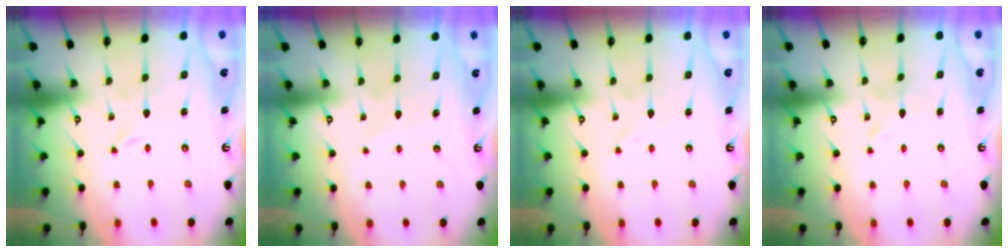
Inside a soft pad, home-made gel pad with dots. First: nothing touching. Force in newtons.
{"total": 3.5, "press": 3.4, "slide": 0.4}
{"total": 1.9, "press": 1.9, "slide": 0.2}
{"total": 1.5, "press": 1.4, "slide": 0.2}